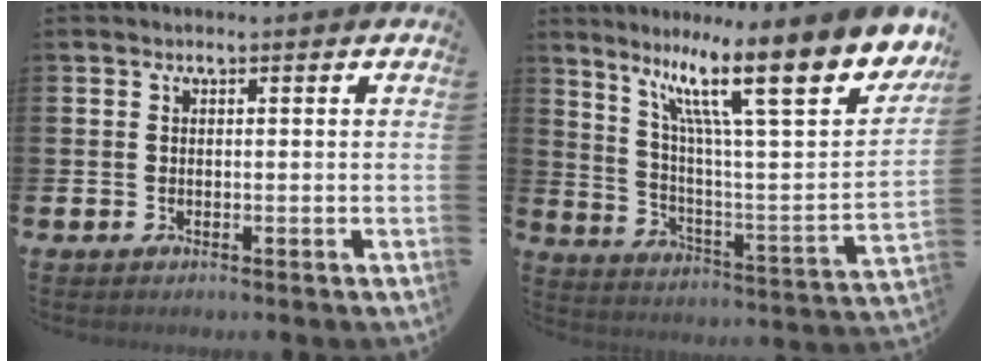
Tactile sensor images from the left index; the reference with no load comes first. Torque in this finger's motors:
{"motor_torque": [1.92, -0.22, 1.05, 0.21]}